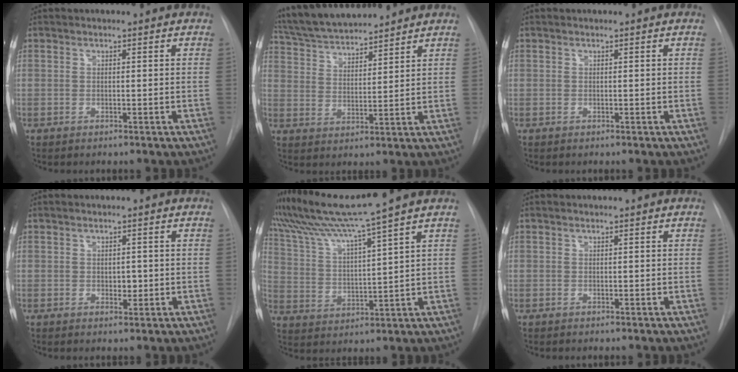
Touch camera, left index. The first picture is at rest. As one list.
[{"total": 12.9, "force": [11.9, 1.9, 4.6], "torque": [-0.090, 0.027, 0.213]}, {"total": 0.0}, {"total": 1.6, "force": [-0.1, 1.0, 1.2], "torque": [-0.014, 0.000, 0.002]}, {"total": 10.9, "force": [9.3, -2.7, 4.9], "torque": [-0.098, 0.003, 0.180]}, {"total": 0.0}]